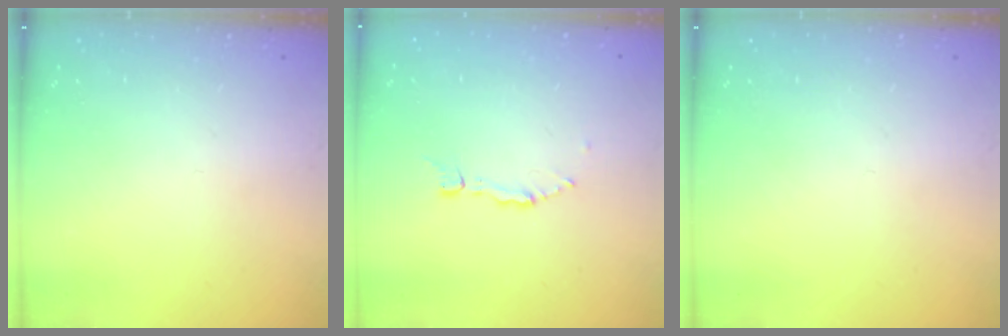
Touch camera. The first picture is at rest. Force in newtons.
{"total": 2.7, "press": 2.7, "slide": 0.2}
{"total": 0.0}